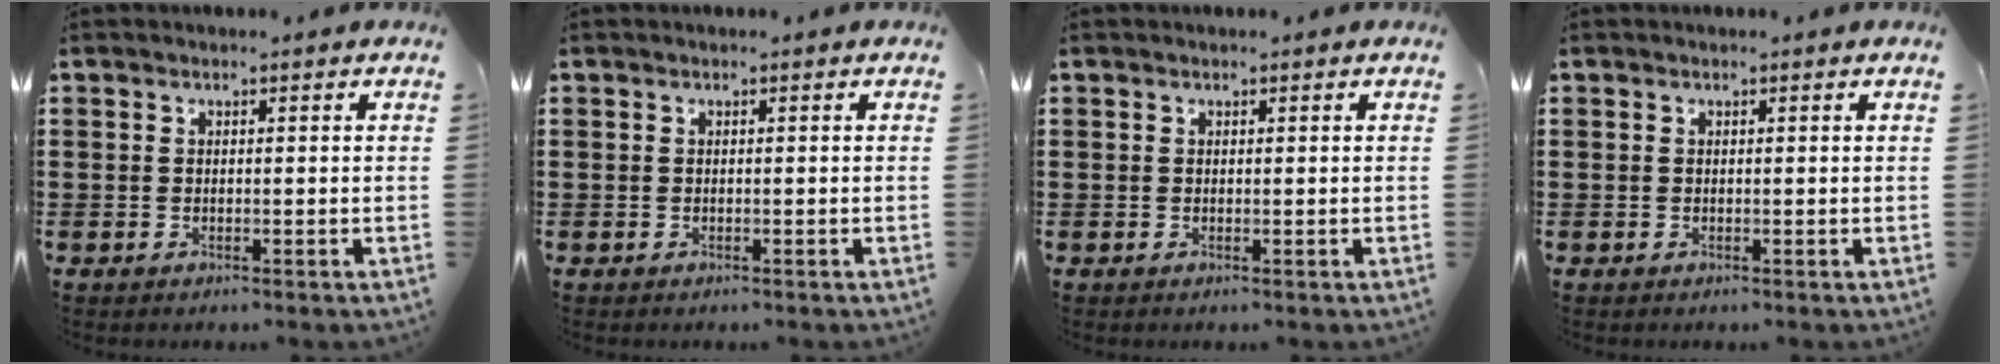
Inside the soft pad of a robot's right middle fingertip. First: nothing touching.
{"total": 0.0}
{"total": 0.0}
{"total": 0.0}